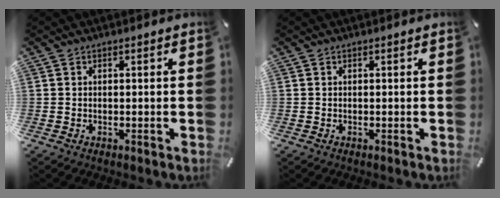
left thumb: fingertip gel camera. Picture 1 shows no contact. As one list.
[{"total": 0.0}]